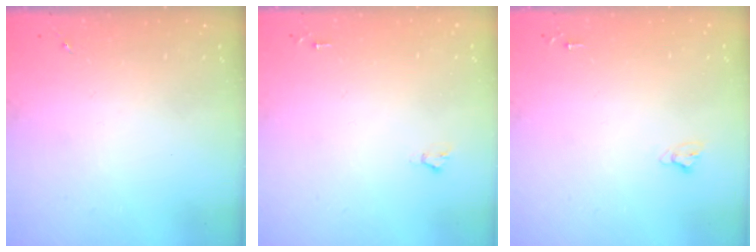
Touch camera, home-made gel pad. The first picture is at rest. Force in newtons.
{"total": 1.6, "press": 1.6, "slide": 0.1}
{"total": 2.7, "press": 2.7, "slide": 0.2}